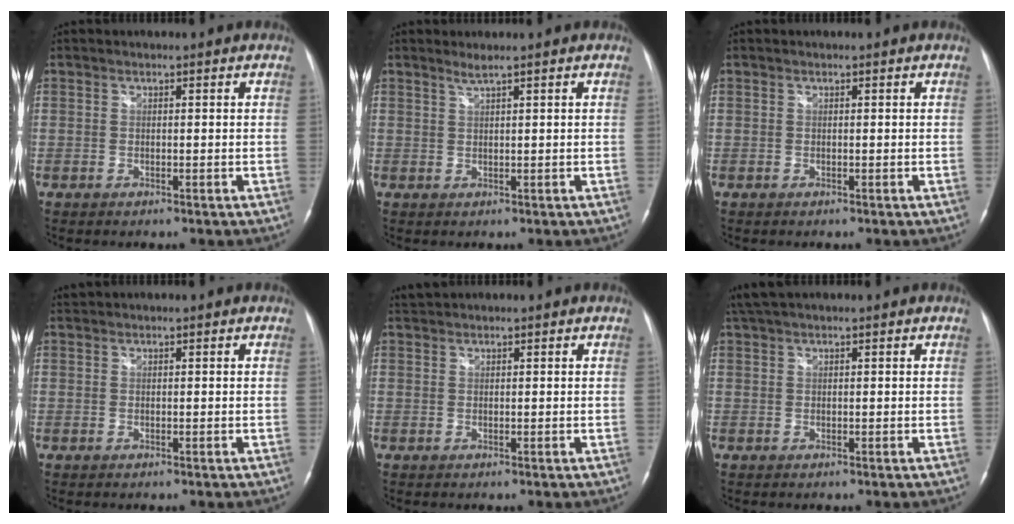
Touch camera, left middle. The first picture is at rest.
{"total": 1.3, "force": [1.0, -0.4, 0.7], "torque": [-0.021, -0.001, 0.023]}
{"total": 0.0}
{"total": 0.5, "force": [0.5, 0.0, -0.1], "torque": [-0.007, 0.015, 0.015]}
{"total": 1.4, "force": [1.4, 0.1, 0.1], "torque": [-0.010, 0.017, 0.030]}
{"total": 3.4, "force": [2.9, 0.5, 1.8], "torque": [-0.038, 0.034, 0.057]}